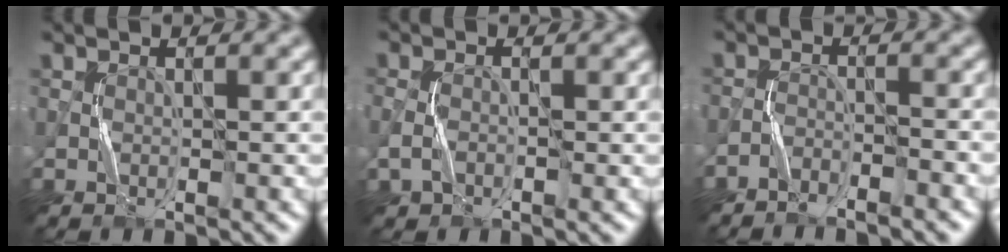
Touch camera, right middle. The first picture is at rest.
{"total": 1.9, "force": [-0.5, 1.3, 1.3], "torque": [-0.031, 0.002, -0.015]}
{"total": 2.2, "force": [-2.1, 0.3, 0.4], "torque": [-0.009, 0.005, -0.045]}